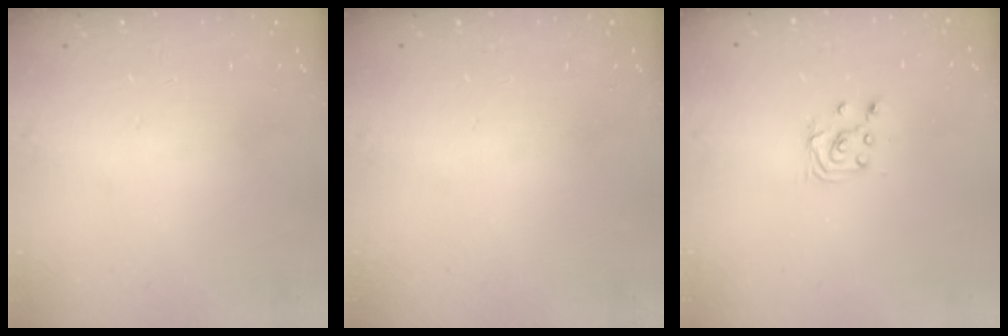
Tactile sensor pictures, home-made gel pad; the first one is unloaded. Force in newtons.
{"total": 0.0}
{"total": 3.8, "press": 3.8, "slide": 0.3}